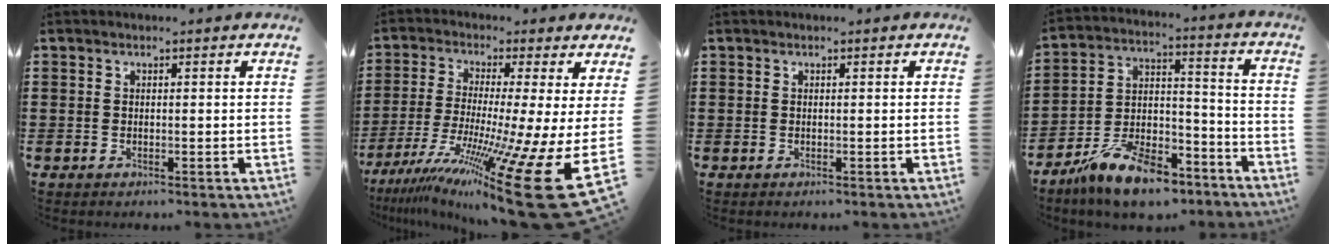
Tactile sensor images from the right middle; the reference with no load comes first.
{"total": 16.1, "force": [-7.6, 1.8, 14.1], "torque": [-0.222, -0.020, -0.123]}
{"total": 0.0}
{"total": 12.1, "force": [-9.6, 4.2, 6.1], "torque": [-0.118, 0.038, -0.183]}